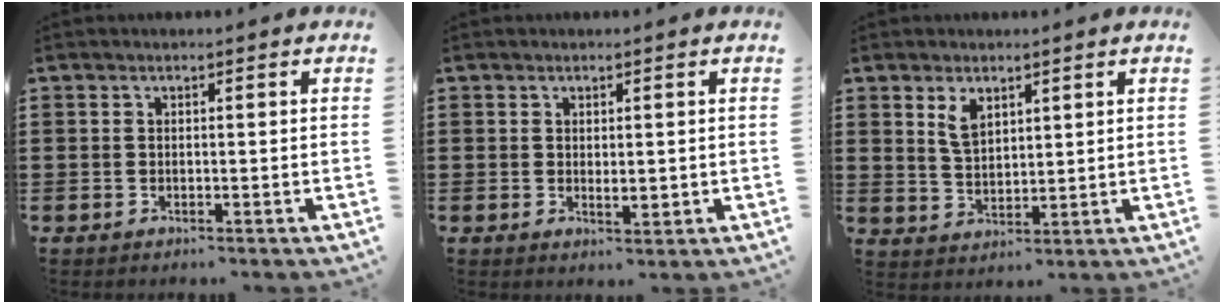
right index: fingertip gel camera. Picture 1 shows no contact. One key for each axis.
{"total": 1.4, "fx": 0.2, "fy": 0.5, "fz": 1.3, "tx": -0.025, "ty": 0.000, "tz": 0.005}
{"total": 3.9, "fx": 2.3, "fy": 2.2, "fz": 2.3, "tx": -0.055, "ty": 0.005, "tz": 0.042}